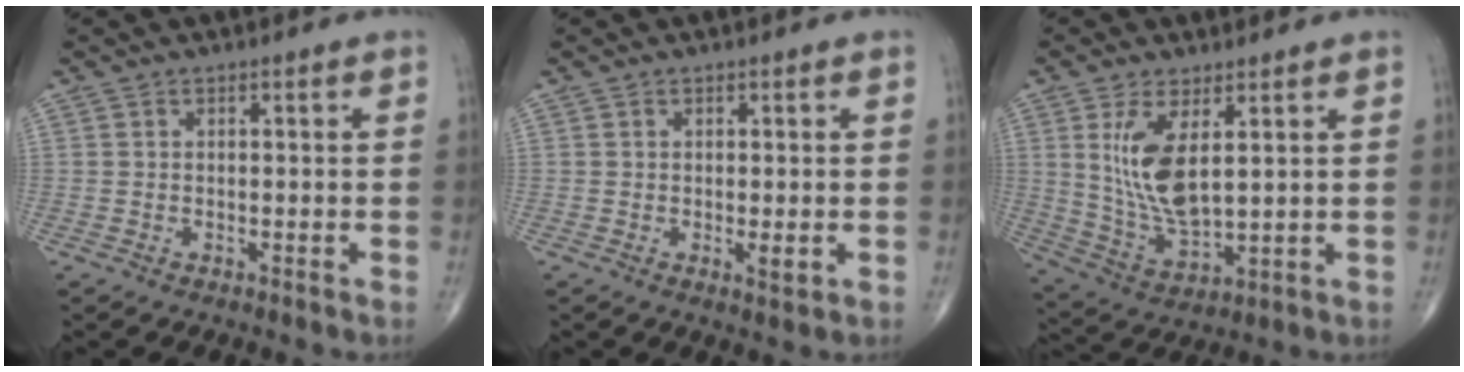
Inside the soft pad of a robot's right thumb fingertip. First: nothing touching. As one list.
[{"total": 1.9, "force": [-0.3, 0.6, 1.8], "torque": [-0.030, -0.006, -0.004]}, {"total": 11.4, "force": [3.1, 4.8, 9.8], "torque": [-0.192, -0.026, 0.076]}]